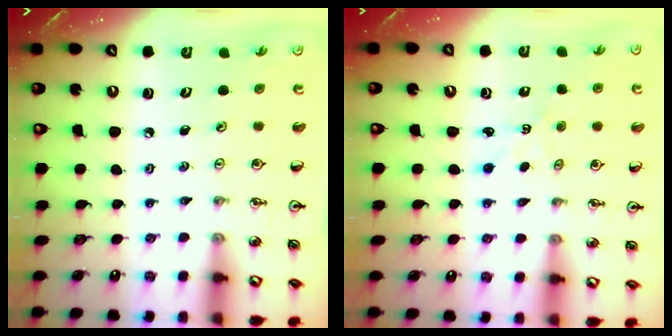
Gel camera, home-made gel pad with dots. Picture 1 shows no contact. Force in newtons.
{"total": 1.5, "press": 1.4, "slide": 0.3}